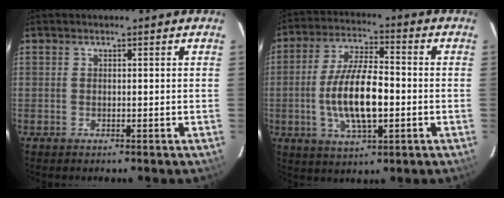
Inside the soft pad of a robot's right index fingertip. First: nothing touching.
{"total": 12.8, "force": [-2.2, 4.6, 11.7], "torque": [-0.231, -0.002, -0.037]}